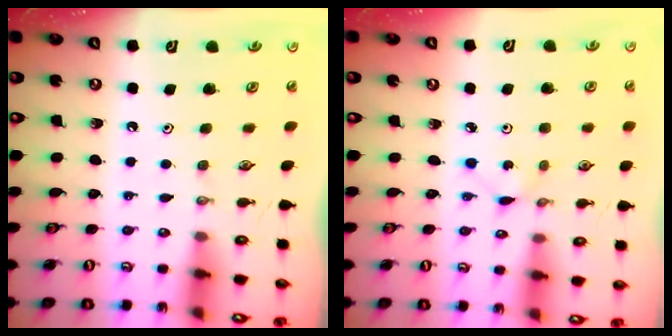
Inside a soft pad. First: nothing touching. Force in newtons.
{"total": 1.3, "press": 1.3, "slide": 0.1}